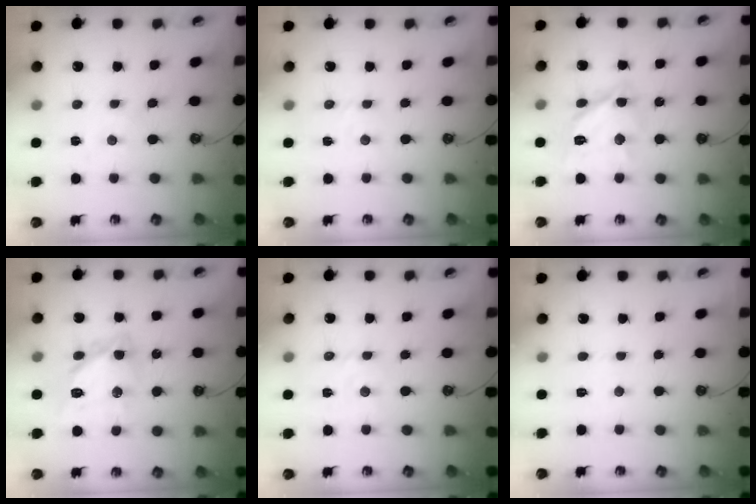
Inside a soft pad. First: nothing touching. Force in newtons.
{"total": 2.3, "press": 2.3, "slide": 0.4}
{"total": 14.8, "press": 14.7, "slide": 1.1}
{"total": 15.7, "press": 15.6, "slide": 1.3}
{"total": 3.3, "press": 3.3, "slide": 0.3}
{"total": 3.6, "press": 3.5, "slide": 0.5}